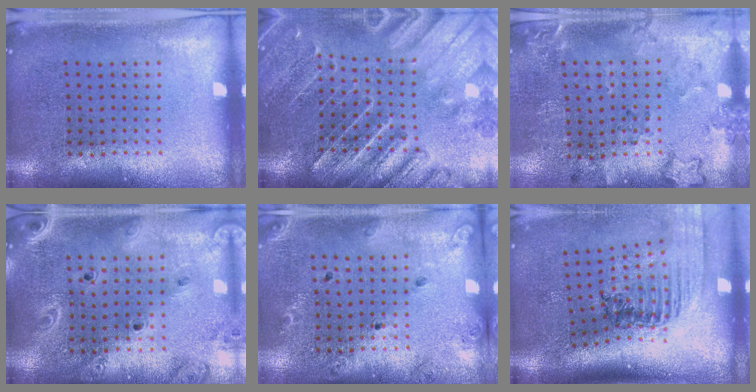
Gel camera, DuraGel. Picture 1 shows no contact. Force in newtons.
{"total": 3.4, "press": 3.1, "slide": 1.3}
{"total": 2.0, "press": 1.5, "slide": 1.4}
{"total": 2.3, "press": 2.1, "slide": 0.9}
{"total": 1.3, "press": 1.3, "slide": 0.2}
{"total": 1.7, "press": 1.5, "slide": 0.7}